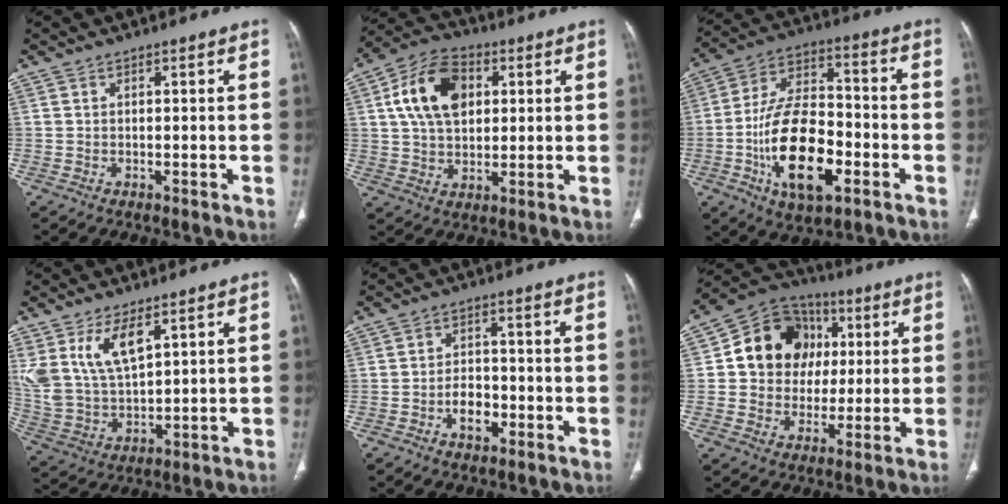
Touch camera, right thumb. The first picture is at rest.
{"total": 14.2, "force": [3.6, 9.5, 10.0], "torque": [-0.156, 0.007, 0.059]}
{"total": 19.8, "force": [-6.1, 9.9, 16.0], "torque": [-0.271, 0.028, -0.102]}
{"total": 11.7, "force": [6.1, 5.4, 8.5], "torque": [-0.165, -0.025, 0.137]}
{"total": 5.4, "force": [-2.1, 3.4, 3.5], "torque": [-0.043, 0.017, -0.036]}
{"total": 15.6, "force": [2.7, 13.5, 7.2], "torque": [-0.072, 0.014, 0.044]}